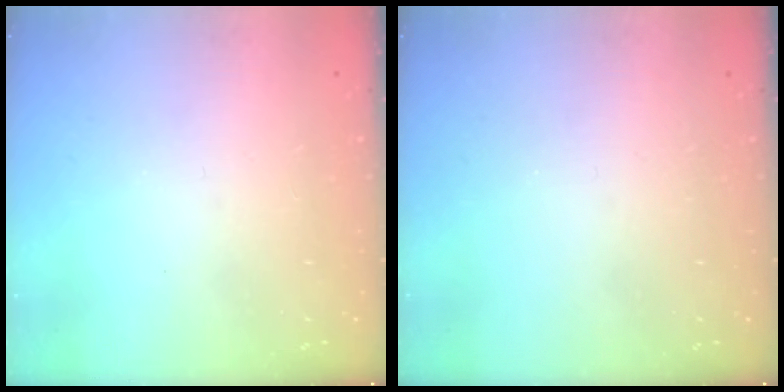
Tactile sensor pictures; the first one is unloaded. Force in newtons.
{"total": 0.0}